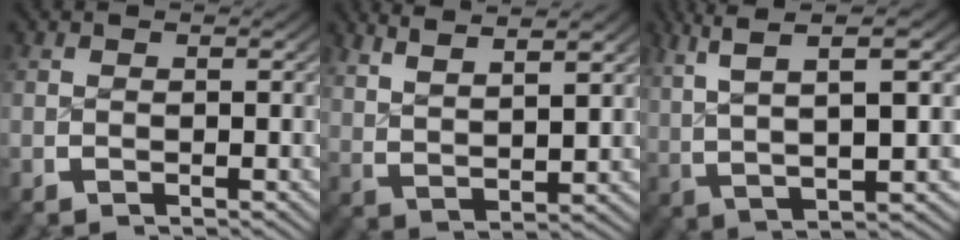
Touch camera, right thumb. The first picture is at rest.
{"total": 5.4, "force": [3.8, 2.0, 3.2], "torque": [-0.057, -0.002, 0.078]}
{"total": 9.8, "force": [3.8, 4.6, 7.8], "torque": [-0.141, 0.008, 0.062]}